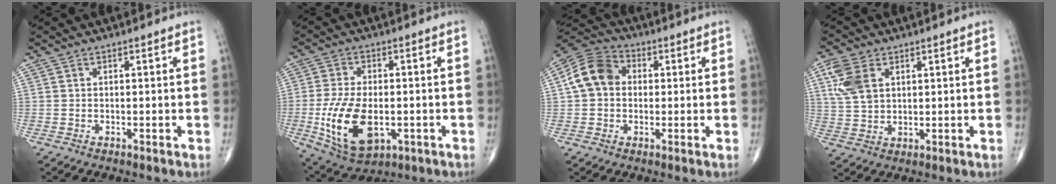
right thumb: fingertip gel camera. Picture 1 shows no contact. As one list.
[{"total": 14.5, "force": [-3.1, 8.0, 11.7], "torque": [-0.218, -0.006, -0.042]}, {"total": 9.6, "force": [1.0, 7.7, 5.8], "torque": [-0.101, 0.026, 0.004]}, {"total": 8.2, "force": [3.1, 5.4, 5.4], "torque": [-0.111, -0.003, 0.065]}]